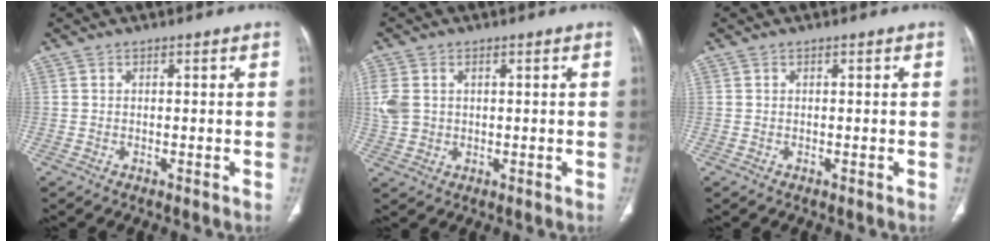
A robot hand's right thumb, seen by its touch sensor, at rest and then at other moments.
{"total": 5.8, "force": [0.9, 4.5, 3.5], "torque": [-0.086, 0.004, 0.024]}
{"total": 0.0}